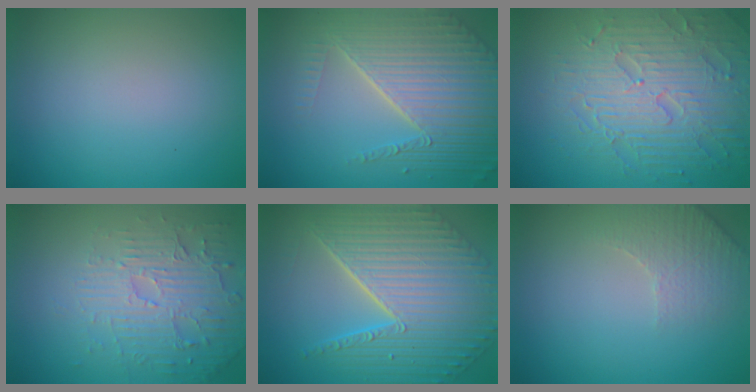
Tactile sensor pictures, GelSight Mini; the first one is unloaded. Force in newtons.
{"total": 8.8, "press": 5.7, "slide": 6.7}
{"total": 7.7, "press": 6.0, "slide": 4.7}
{"total": 4.5, "press": 3.7, "slide": 2.6}
{"total": 10.1, "press": 7.3, "slide": 6.9}
{"total": 2.8, "press": 2.7, "slide": 0.8}